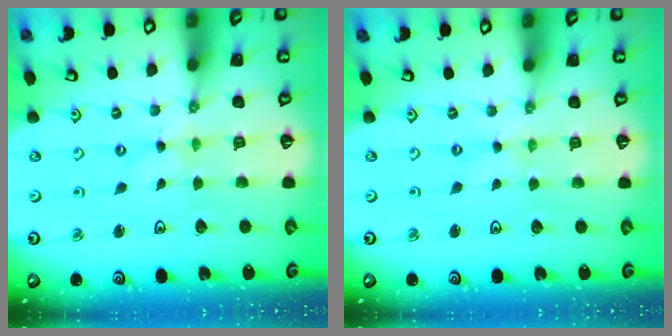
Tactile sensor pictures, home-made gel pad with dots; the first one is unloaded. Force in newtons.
{"total": 0.6, "press": 0.6, "slide": 0.2}